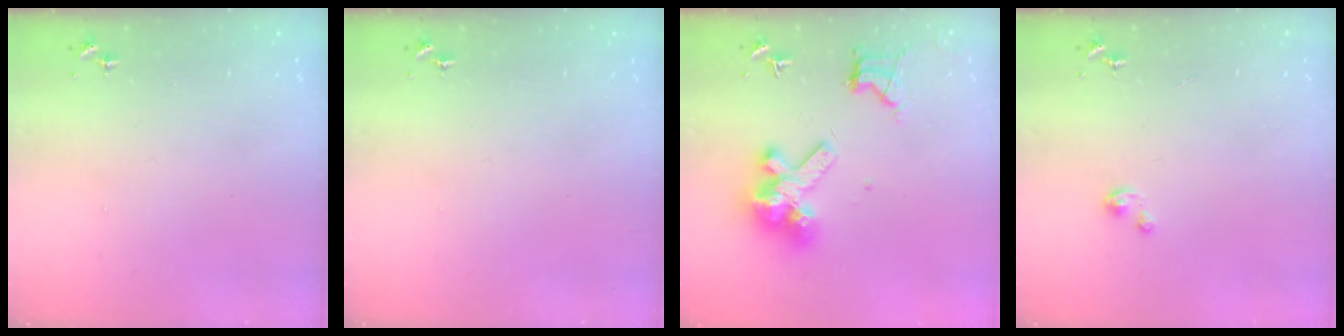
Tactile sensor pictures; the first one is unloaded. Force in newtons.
{"total": 0.0}
{"total": 14.4, "press": 14.3, "slide": 1.5}
{"total": 1.8, "press": 1.8, "slide": 0.2}